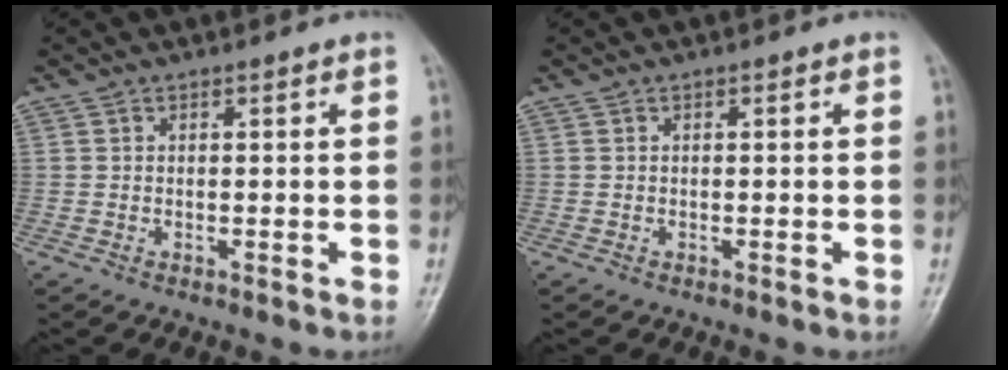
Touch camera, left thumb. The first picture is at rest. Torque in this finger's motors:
{"motor_torque": [0.06, 0.13, -0.02, 0.00, 0.00]}